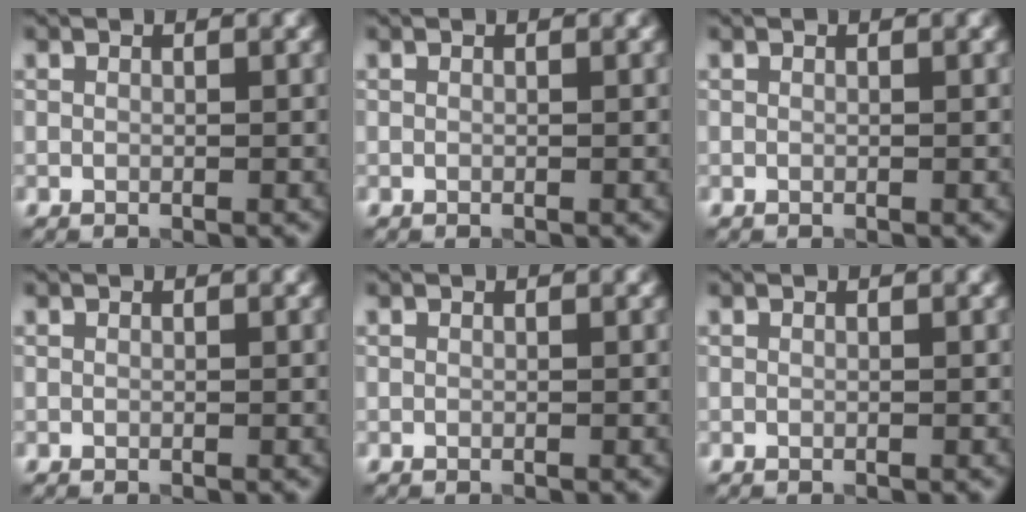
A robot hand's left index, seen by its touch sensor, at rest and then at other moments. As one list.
[{"total": 0.0}, {"total": 0.0}, {"total": 0.0}, {"total": 0.0}, {"total": 0.0}]